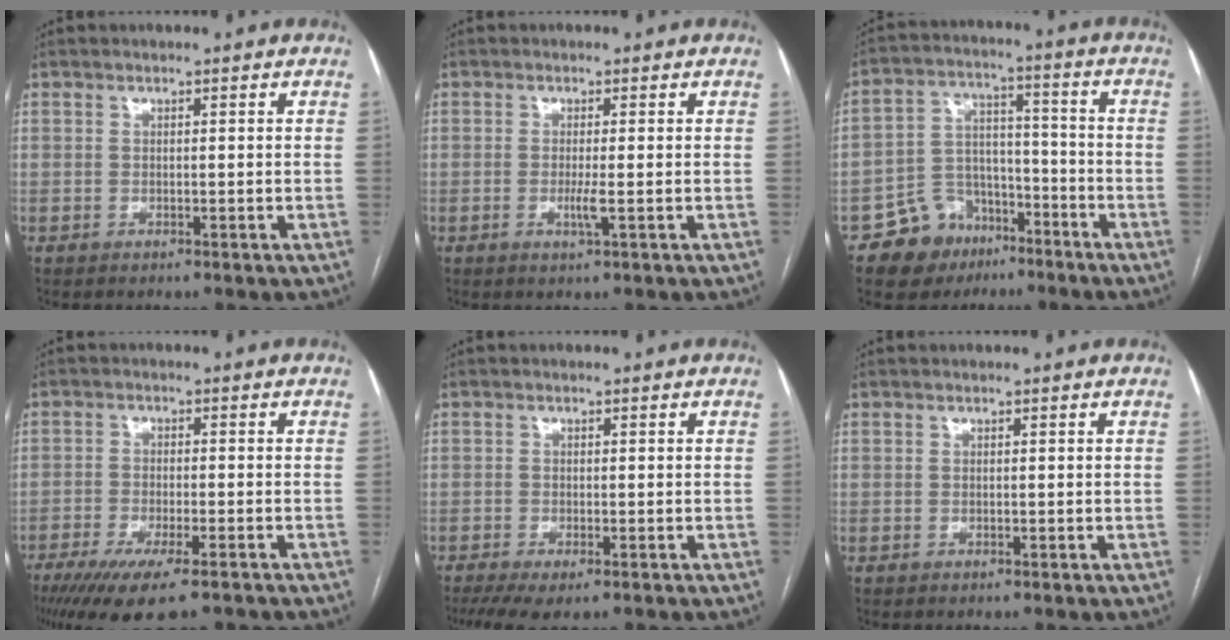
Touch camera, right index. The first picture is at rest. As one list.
[{"total": 2.2, "force": [-0.5, -0.2, 2.1], "torque": [-0.043, -0.006, -0.009]}, {"total": 10.4, "force": [-6.4, 7.8, 2.5], "torque": [-0.043, 0.042, -0.098]}, {"total": 12.1, "force": [-8.8, 2.4, 8.0], "torque": [-0.128, -0.025, -0.137]}, {"total": 6.0, "force": [-4.2, 1.9, 3.9], "torque": [-0.061, -0.015, -0.067]}, {"total": 0.0}]